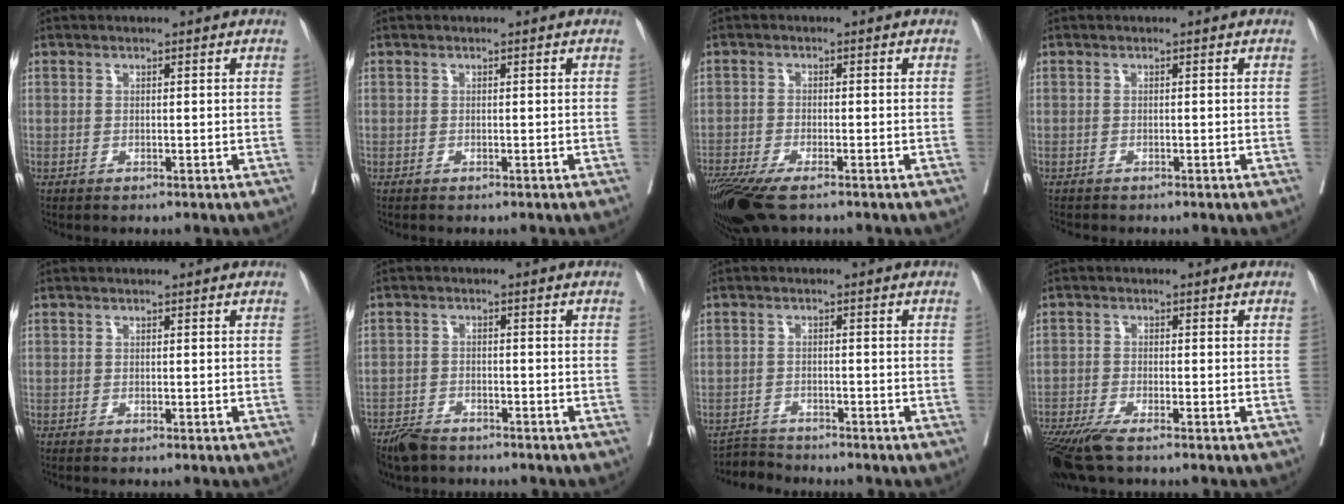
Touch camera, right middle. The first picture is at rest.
{"total": 0.8, "force": [-0.8, 0.0, 0.3], "torque": [-0.003, -0.001, -0.014]}
{"total": 10.1, "force": [-7.3, 2.6, 6.4], "torque": [-0.120, -0.022, -0.125]}
{"total": 1.6, "force": [-1.6, 0.2, 0.5], "torque": [-0.019, -0.006, -0.024]}
{"total": 0.8, "force": [-0.7, -0.2, 0.4], "torque": [-0.004, 0.001, -0.012]}
{"total": 5.5, "force": [-4.8, 2.1, 1.7], "torque": [-0.030, -0.009, -0.083]}
{"total": 3.2, "force": [-3.0, 0.1, -1.0], "torque": [0.023, -0.011, -0.054]}
{"total": 7.5, "force": [-5.6, 1.0, 4.8], "torque": [-0.085, -0.018, -0.102]}